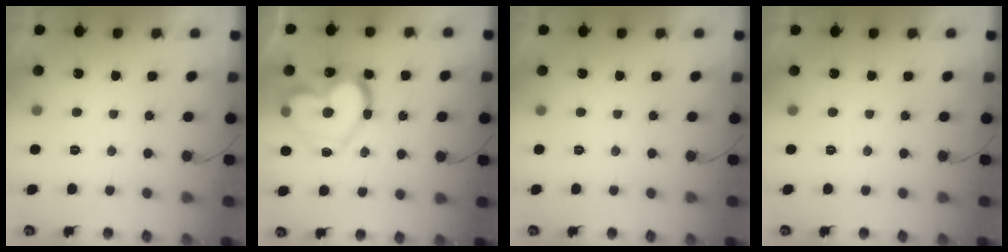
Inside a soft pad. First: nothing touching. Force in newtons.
{"total": 21.5, "press": 21.5, "slide": 1.3}
{"total": 0.0}
{"total": 1.8, "press": 1.8, "slide": 0.1}